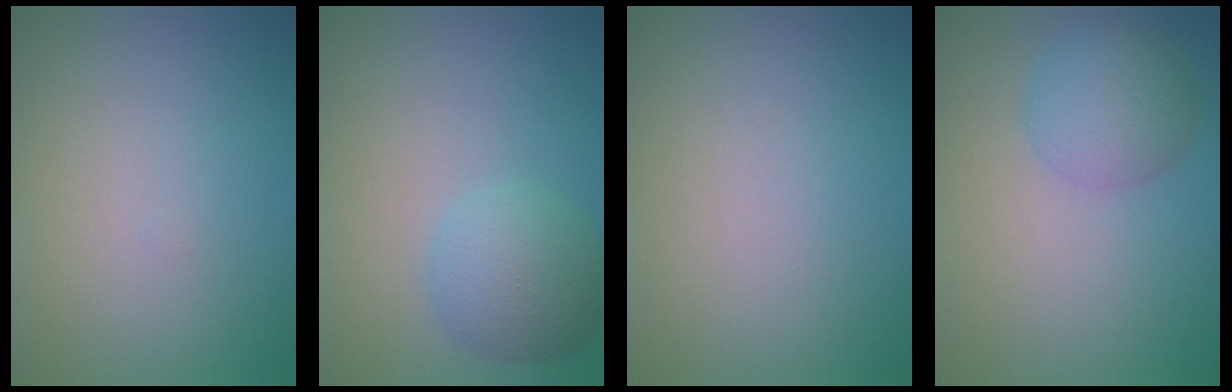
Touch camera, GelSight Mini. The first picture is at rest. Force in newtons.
{"total": 4.3, "press": 4.3, "slide": 0.2}
{"total": 0.0}
{"total": 3.7, "press": 3.7, "slide": 0.1}